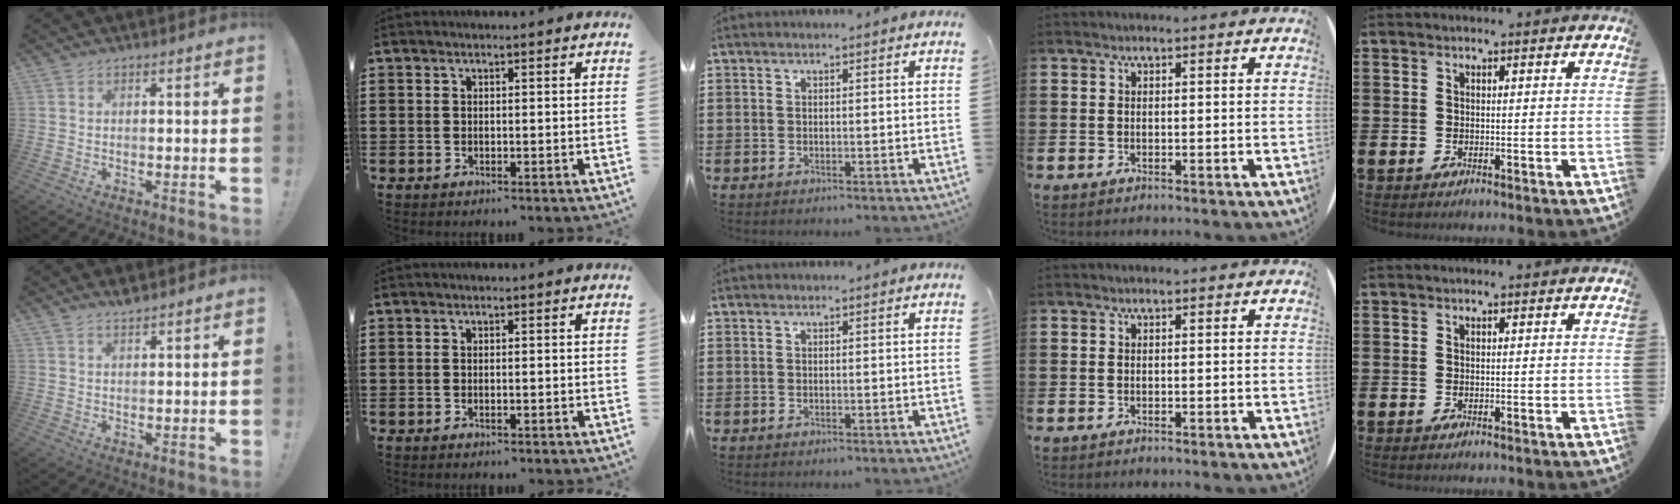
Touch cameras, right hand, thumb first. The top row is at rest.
{"thumb": {"total": 2.3, "force": [2.1, 0.3, 0.8], "torque": [-0.019, -0.012, 0.039]}, "index": {"total": 0.6, "force": [-0.1, 0.1, 0.6], "torque": [-0.011, -0.002, -0.001]}}